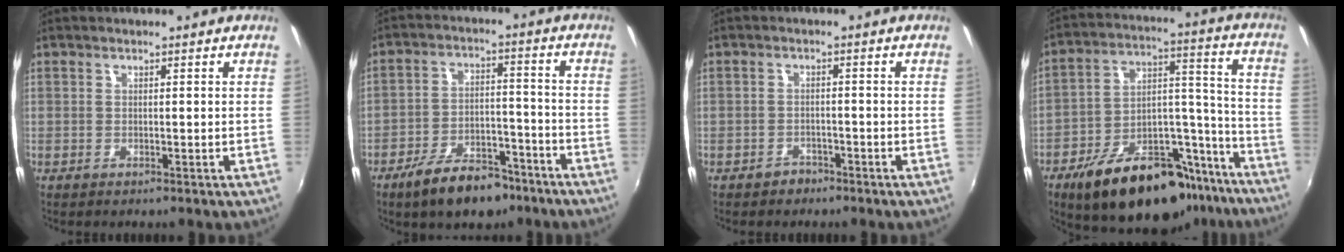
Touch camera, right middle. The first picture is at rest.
{"total": 11.6, "force": [-8.4, 5.5, 6.0], "torque": [-0.117, 0.012, -0.126]}
{"total": 2.4, "force": [-1.8, 1.5, 0.1], "torque": [-0.006, 0.004, -0.027]}
{"total": 25.0, "force": [-17.5, 11.7, 13.5], "torque": [-0.212, 0.047, -0.239]}